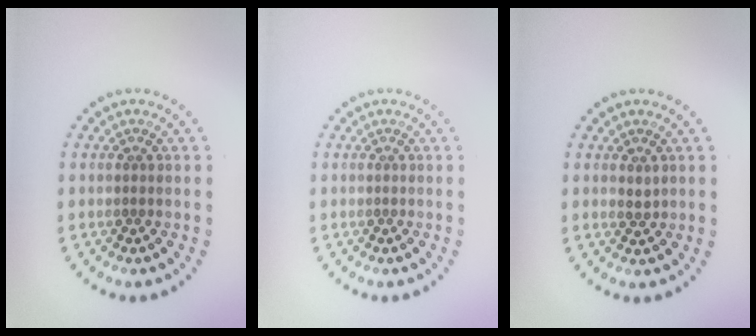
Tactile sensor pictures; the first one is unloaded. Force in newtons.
{"total": 0.0}
{"total": 0.8, "press": 0.7, "slide": 0.2}